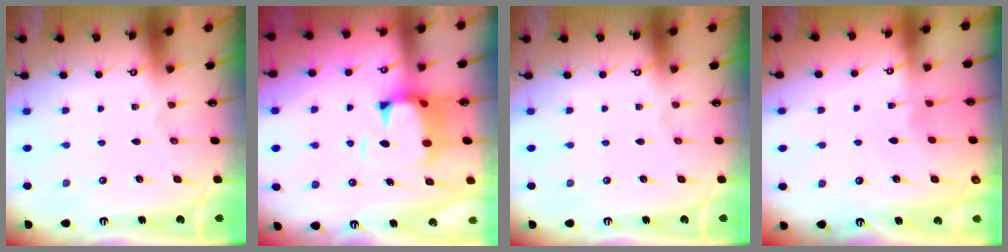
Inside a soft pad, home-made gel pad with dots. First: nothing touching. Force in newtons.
{"total": 3.3, "press": 3.0, "slide": 1.2}
{"total": 0.0}
{"total": 2.3, "press": 2.3, "slide": 0.2}